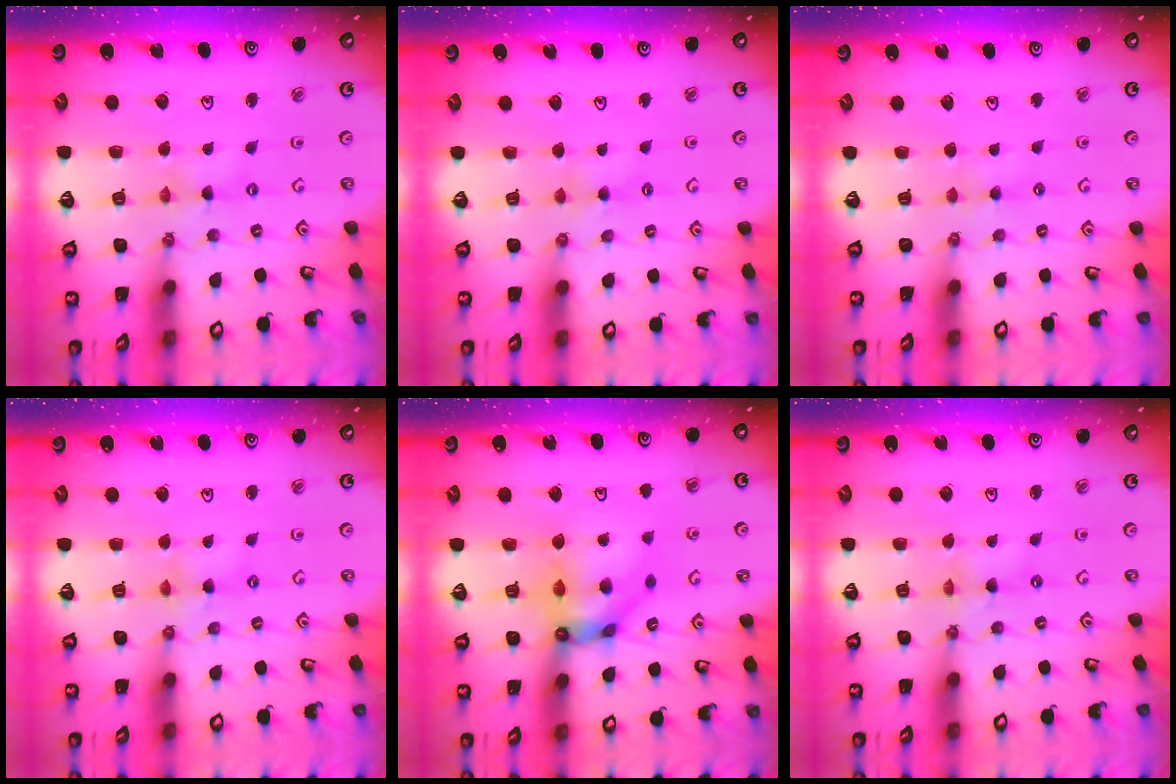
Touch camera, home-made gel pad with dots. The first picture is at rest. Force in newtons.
{"total": 2.3, "press": 2.3, "slide": 0.4}
{"total": 2.0, "press": 2.0, "slide": 0.4}
{"total": 2.9, "press": 2.9, "slide": 0.4}
{"total": 11.4, "press": 11.3, "slide": 1.3}
{"total": 1.0, "press": 0.9, "slide": 0.2}